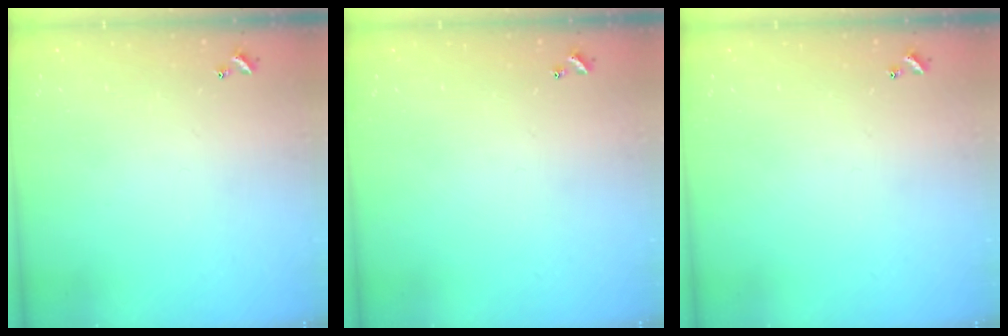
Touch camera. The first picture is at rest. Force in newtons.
{"total": 0.0}
{"total": 0.0}